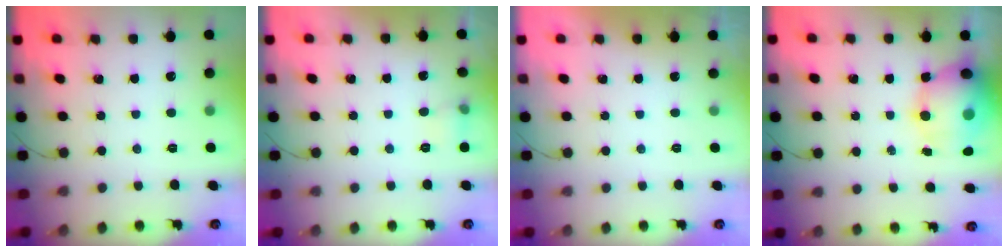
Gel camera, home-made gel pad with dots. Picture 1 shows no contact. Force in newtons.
{"total": 5.7, "press": 5.2, "slide": 2.2}
{"total": 0.0}
{"total": 16.2, "press": 15.6, "slide": 4.3}